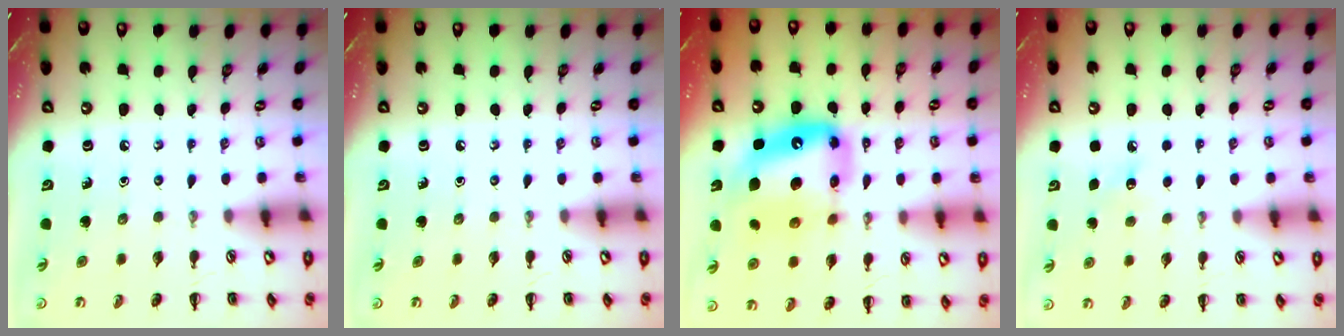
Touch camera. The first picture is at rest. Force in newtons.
{"total": 0.0}
{"total": 16.9, "press": 16.3, "slide": 4.5}
{"total": 6.0, "press": 5.8, "slide": 1.5}